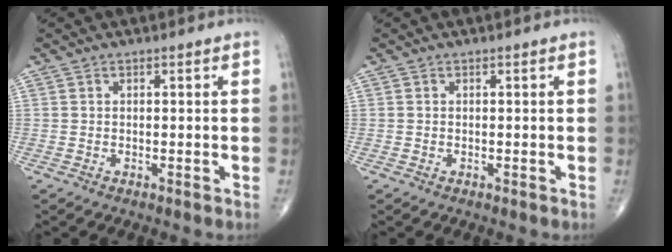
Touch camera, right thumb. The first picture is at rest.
{"total": 0.0}